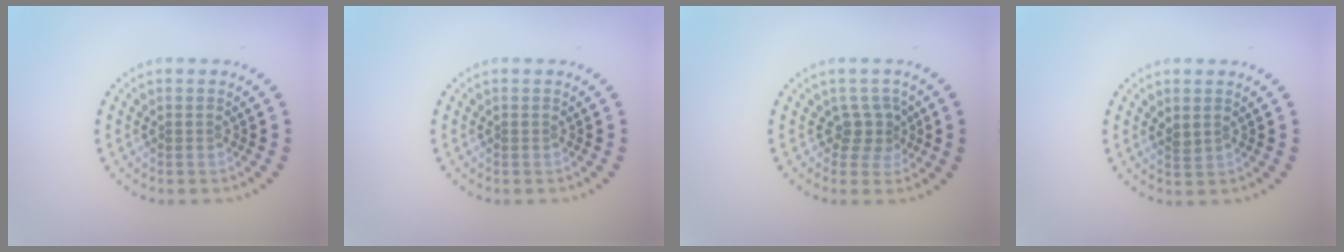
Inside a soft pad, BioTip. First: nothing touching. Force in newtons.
{"total": 0.0}
{"total": 2.2, "press": 1.5, "slide": 1.6}
{"total": 0.9, "press": 0.7, "slide": 0.5}